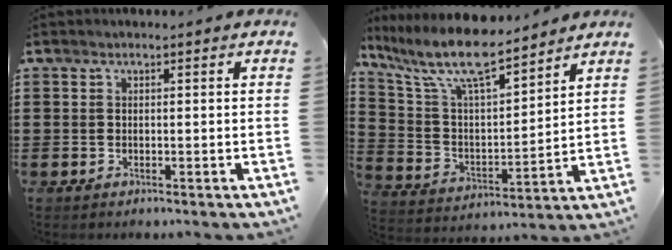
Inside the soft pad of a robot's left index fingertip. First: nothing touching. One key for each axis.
{"total": 10.8, "fx": 8.7, "fy": 1.8, "fz": 6.2, "tx": -0.155, "ty": -0.046, "tz": 0.151}